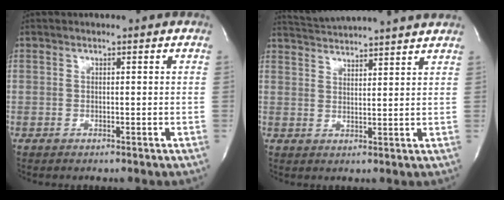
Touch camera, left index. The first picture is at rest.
{"total": 12.9, "force": [12.3, -0.5, 4.0], "torque": [-0.078, 0.009, 0.174]}